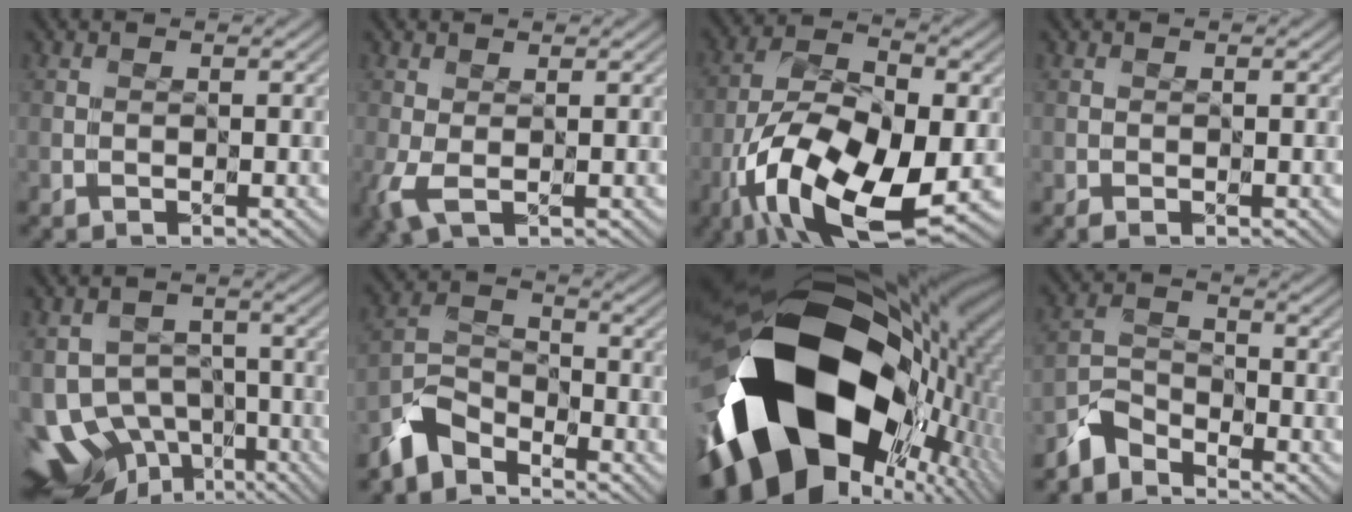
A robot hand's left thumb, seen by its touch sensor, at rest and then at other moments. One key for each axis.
{"total": 2.6, "fx": -0.5, "fy": 1.1, "fz": 2.3, "tx": -0.070, "ty": -0.008, "tz": -0.008}
{"total": 15.7, "fx": -6.7, "fy": 7.3, "fz": 12.3, "tx": -0.241, "ty": -0.025, "tz": -0.131}
{"total": 0.7, "fx": -0.4, "fy": 0.3, "fz": 0.5, "tx": -0.011, "ty": -0.002, "tz": -0.006}
{"total": 11.0, "fx": -6.8, "fy": 7.3, "fz": 4.7, "tx": -0.103, "ty": -0.025, "tz": -0.101}
{"total": 5.5, "fx": -4.7, "fy": 2.4, "fz": 1.5, "tx": -0.037, "ty": -0.002, "tz": -0.110}
{"total": 21.9, "fx": -4.4, "fy": 14.9, "fz": 15.4, "tx": -0.324, "ty": -0.071, "tz": -0.049}
{"total": 4.0, "fx": -3.7, "fy": 1.5, "fz": 0.5, "tx": -0.015, "ty": -0.002, "tz": -0.089}